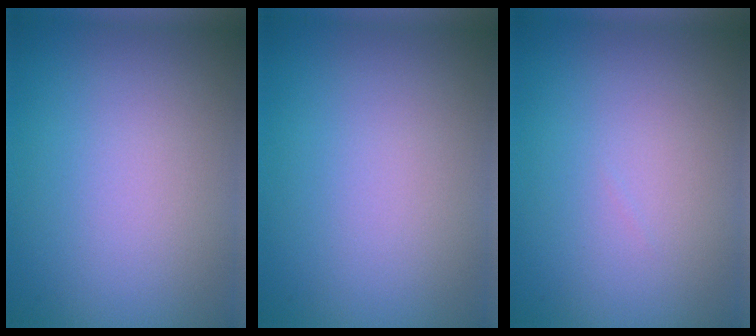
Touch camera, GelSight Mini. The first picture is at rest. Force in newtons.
{"total": 0.0}
{"total": 0.0}